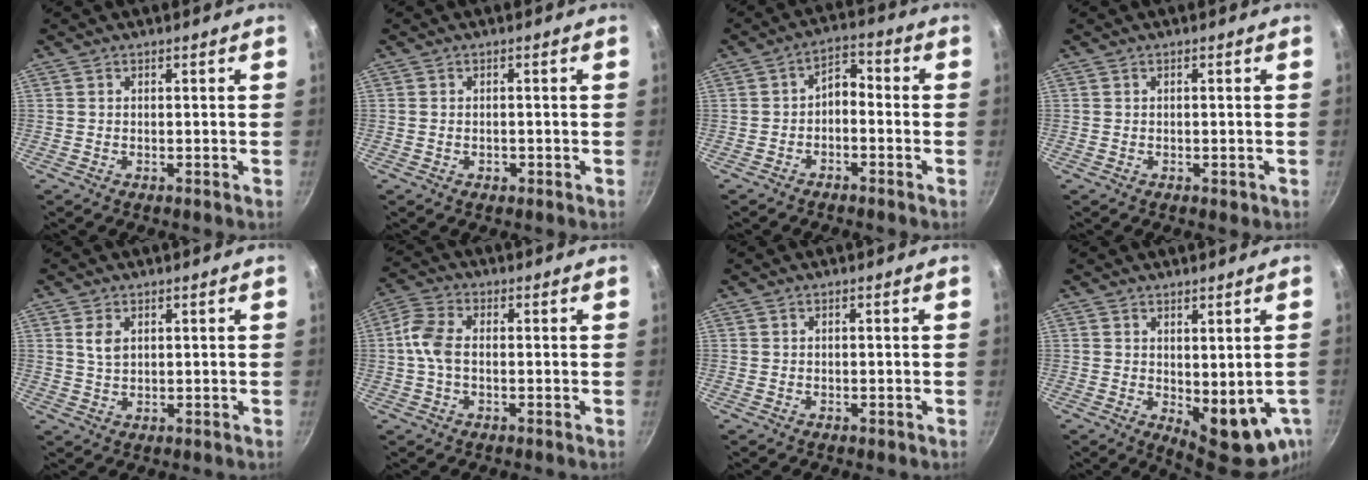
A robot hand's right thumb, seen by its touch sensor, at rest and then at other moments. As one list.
[{"total": 1.2, "force": [-0.4, 0.9, 0.7], "torque": [-0.010, 0.002, -0.006]}, {"total": 4.3, "force": [-1.6, 2.6, 3.0], "torque": [-0.036, 0.035, -0.029]}, {"total": 0.9, "force": [-0.4, 0.6, 0.6], "torque": [-0.007, 0.001, -0.004]}, {"total": 2.9, "force": [1.2, 1.8, 2.0], "torque": [-0.036, -0.008, 0.025]}, {"total": 6.2, "force": [-0.3, 3.8, 4.9], "torque": [-0.108, 0.020, -0.016]}, {"total": 0.9, "force": [-0.4, 0.6, 0.6], "torque": [-0.008, 0.001, -0.004]}, {"total": 11.7, "force": [-0.9, 5.6, 10.3], "torque": [-0.102, -0.012, 0.007]}]